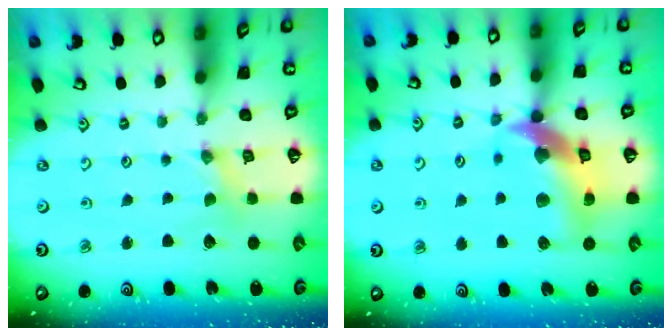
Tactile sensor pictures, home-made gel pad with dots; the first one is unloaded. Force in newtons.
{"total": 16.6, "press": 16.5, "slide": 2.2}